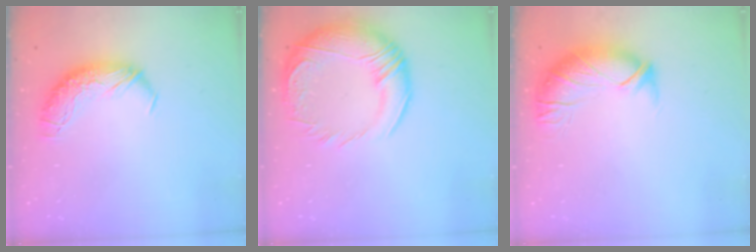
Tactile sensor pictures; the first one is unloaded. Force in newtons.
{"total": 9.8, "press": 8.0, "slide": 5.7}
{"total": 3.0, "press": 1.5, "slide": 2.6}